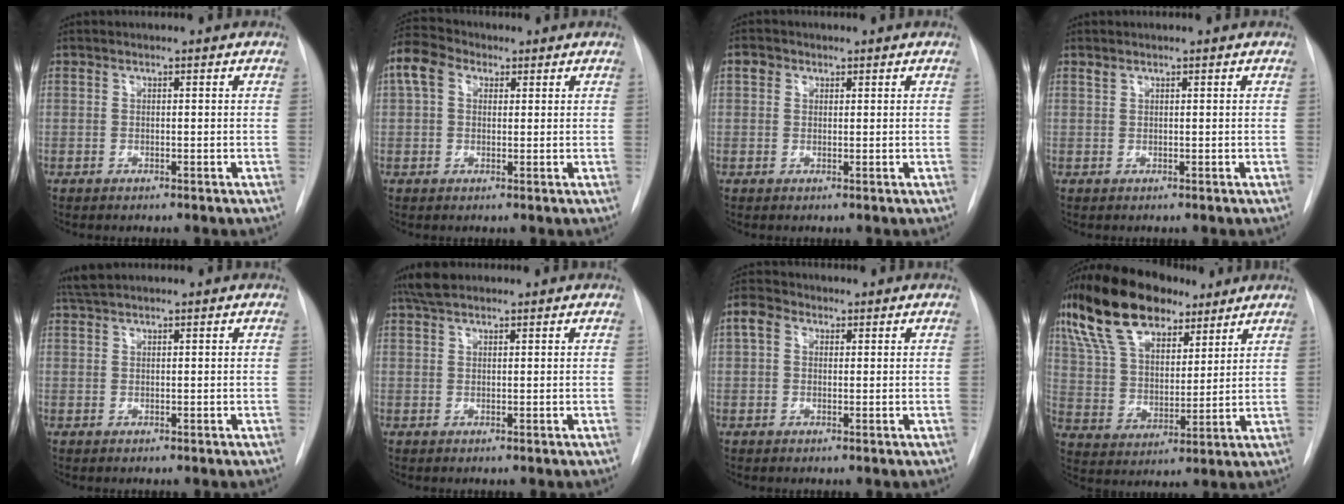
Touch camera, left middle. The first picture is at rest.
{"total": 6.9, "force": [2.7, 4.8, 4.2], "torque": [-0.103, 0.034, 0.047]}
{"total": 1.9, "force": [0.9, 1.6, 0.6], "torque": [-0.009, 0.011, 0.012]}
{"total": 0.6, "force": [0.5, 0.2, 0.1], "torque": [-0.007, 0.005, 0.012]}
{"total": 2.2, "force": [2.0, 0.0, 0.9], "torque": [-0.018, 0.016, 0.040]}
{"total": 3.3, "force": [2.7, 1.1, 1.6], "torque": [-0.034, 0.015, 0.051]}
{"total": 3.4, "force": [1.1, 2.5, 1.9], "torque": [-0.041, 0.020, 0.020]}
{"total": 18.0, "force": [12.3, 8.1, 10.3], "torque": [-0.210, 0.039, 0.225]}